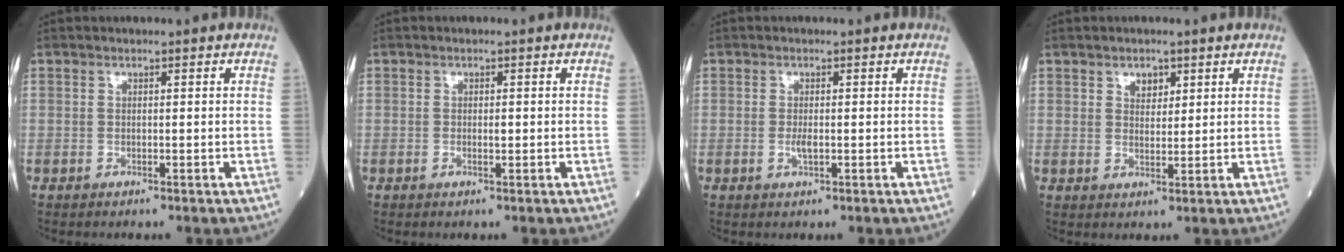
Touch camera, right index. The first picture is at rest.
{"total": 0.9, "force": [-0.1, 0.2, 0.9], "torque": [-0.017, -0.001, -0.001]}
{"total": 1.3, "force": [-0.3, 0.3, 1.3], "torque": [-0.028, -0.002, -0.004]}
{"total": 2.5, "force": [1.5, 1.5, 1.3], "torque": [-0.016, -0.001, 0.027]}